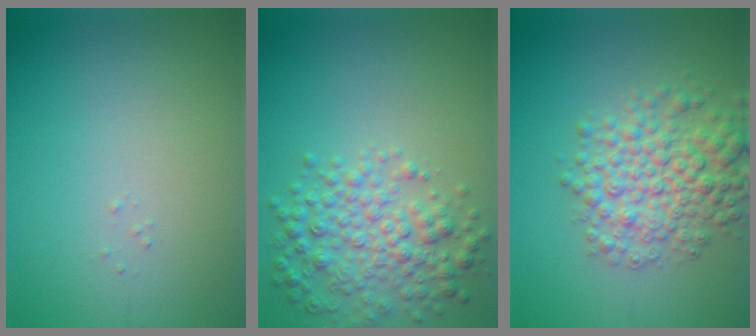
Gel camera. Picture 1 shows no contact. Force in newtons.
{"total": 4.8, "press": 4.8, "slide": 0.1}
{"total": 6.0, "press": 6.0, "slide": 0.1}